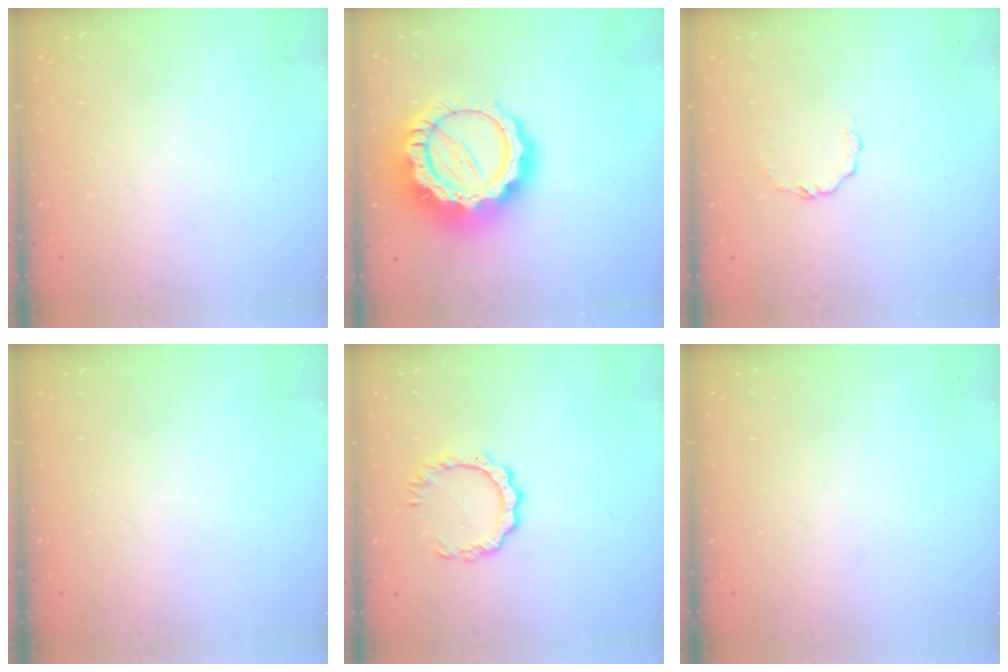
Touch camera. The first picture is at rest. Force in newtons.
{"total": 21.8, "press": 21.7, "slide": 2.0}
{"total": 3.3, "press": 3.3, "slide": 0.2}
{"total": 0.0}
{"total": 7.8, "press": 7.8, "slide": 0.8}
{"total": 0.0}